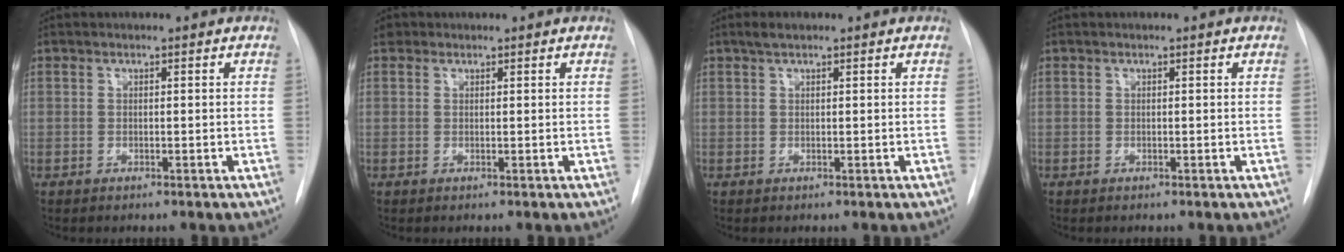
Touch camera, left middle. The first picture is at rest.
{"total": 1.2, "force": [0.7, 0.9, 0.1], "torque": [-0.001, 0.012, 0.009]}
{"total": 1.5, "force": [1.1, 0.4, 0.9], "torque": [-0.023, 0.009, 0.021]}
{"total": 0.0}